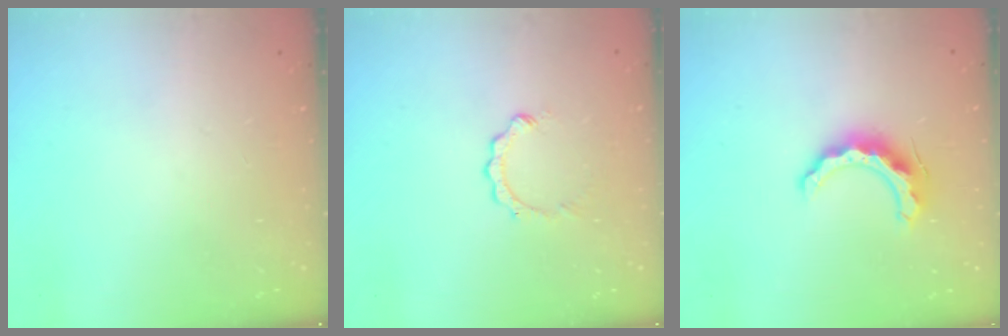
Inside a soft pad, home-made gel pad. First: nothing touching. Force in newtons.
{"total": 2.6, "press": 2.6, "slide": 0.3}
{"total": 10.5, "press": 10.5, "slide": 0.6}